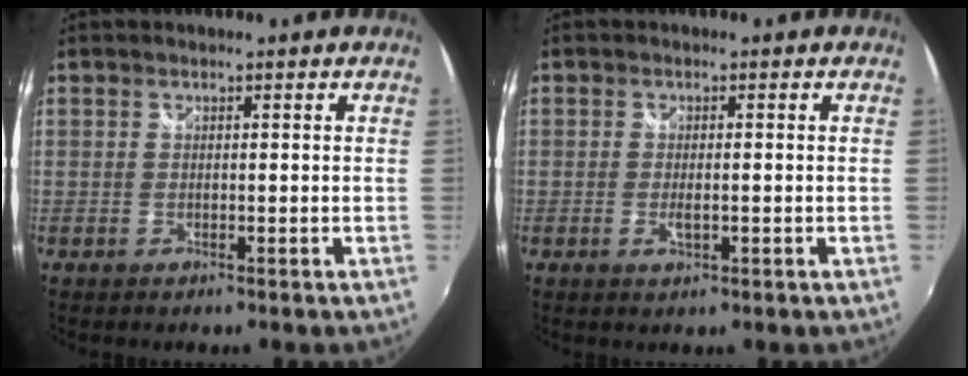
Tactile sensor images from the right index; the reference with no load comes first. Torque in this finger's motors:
{"motor_torque": [-0.05, 0.00, 0.06, 0.00]}